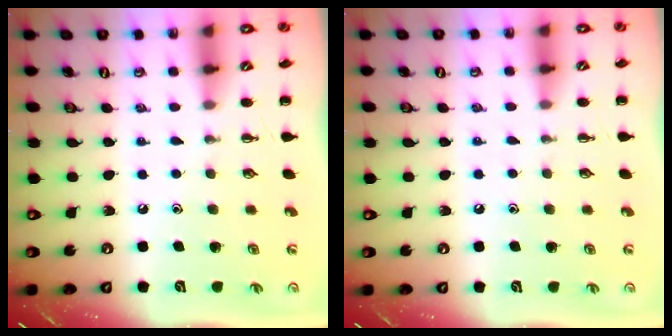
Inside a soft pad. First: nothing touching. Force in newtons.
{"total": 3.6, "press": 3.4, "slide": 1.1}